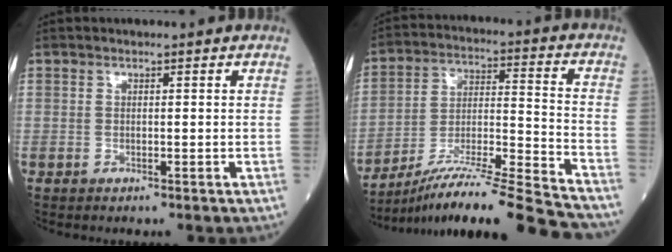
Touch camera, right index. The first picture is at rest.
{"total": 21.2, "force": [-18.8, -1.2, 9.8], "torque": [-0.150, -0.011, -0.307]}